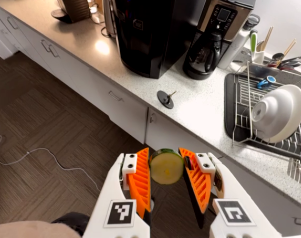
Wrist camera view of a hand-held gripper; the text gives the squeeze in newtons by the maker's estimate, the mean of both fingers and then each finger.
{"total": 11.1, "left": 11.5, "right": 10.8}